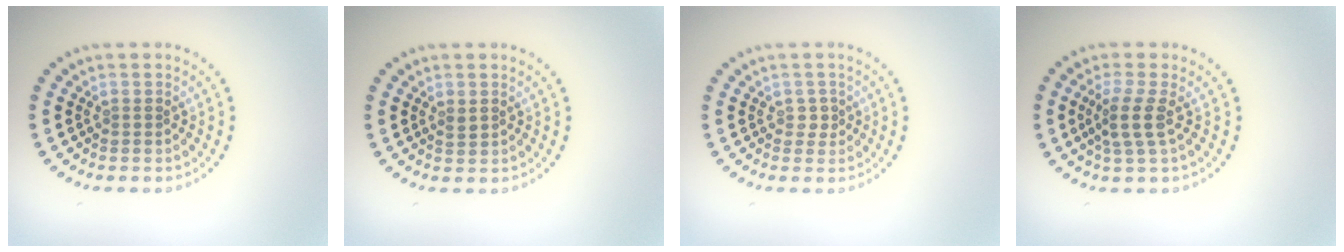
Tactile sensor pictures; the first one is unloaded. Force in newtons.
{"total": 0.7, "press": 0.7, "slide": 0.2}
{"total": 0.9, "press": 0.8, "slide": 0.4}
{"total": 2.7, "press": 2.1, "slide": 1.6}